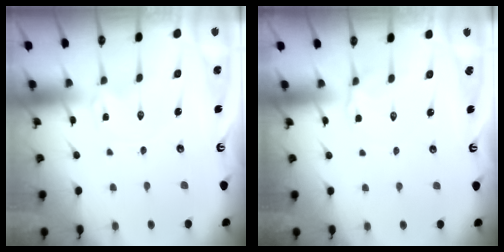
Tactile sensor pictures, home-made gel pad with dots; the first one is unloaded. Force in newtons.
{"total": 2.8, "press": 2.6, "slide": 1.1}